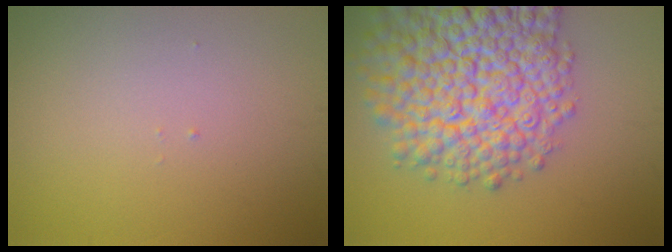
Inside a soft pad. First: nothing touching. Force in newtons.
{"total": 13.2, "press": 13.1, "slide": 0.6}